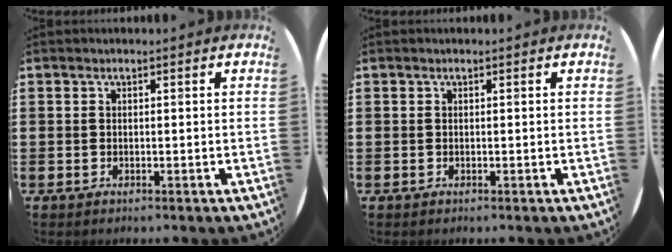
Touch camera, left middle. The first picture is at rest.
{"total": 0.0}